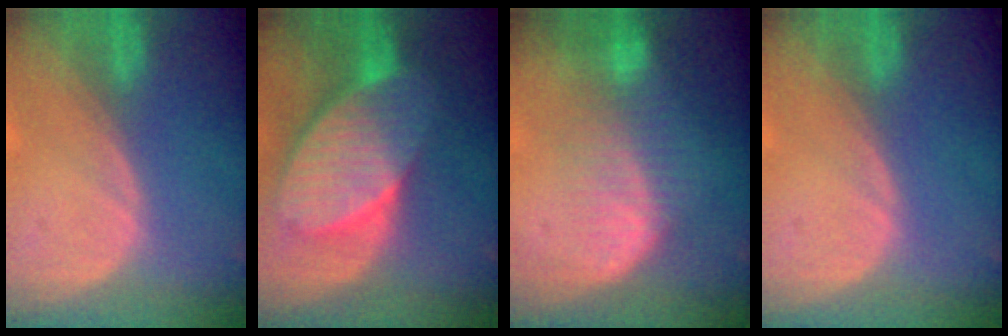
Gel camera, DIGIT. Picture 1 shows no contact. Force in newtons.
{"total": 10.3, "press": 10.3, "slide": 0.7}
{"total": 7.3, "press": 6.6, "slide": 3.1}
{"total": 0.0}